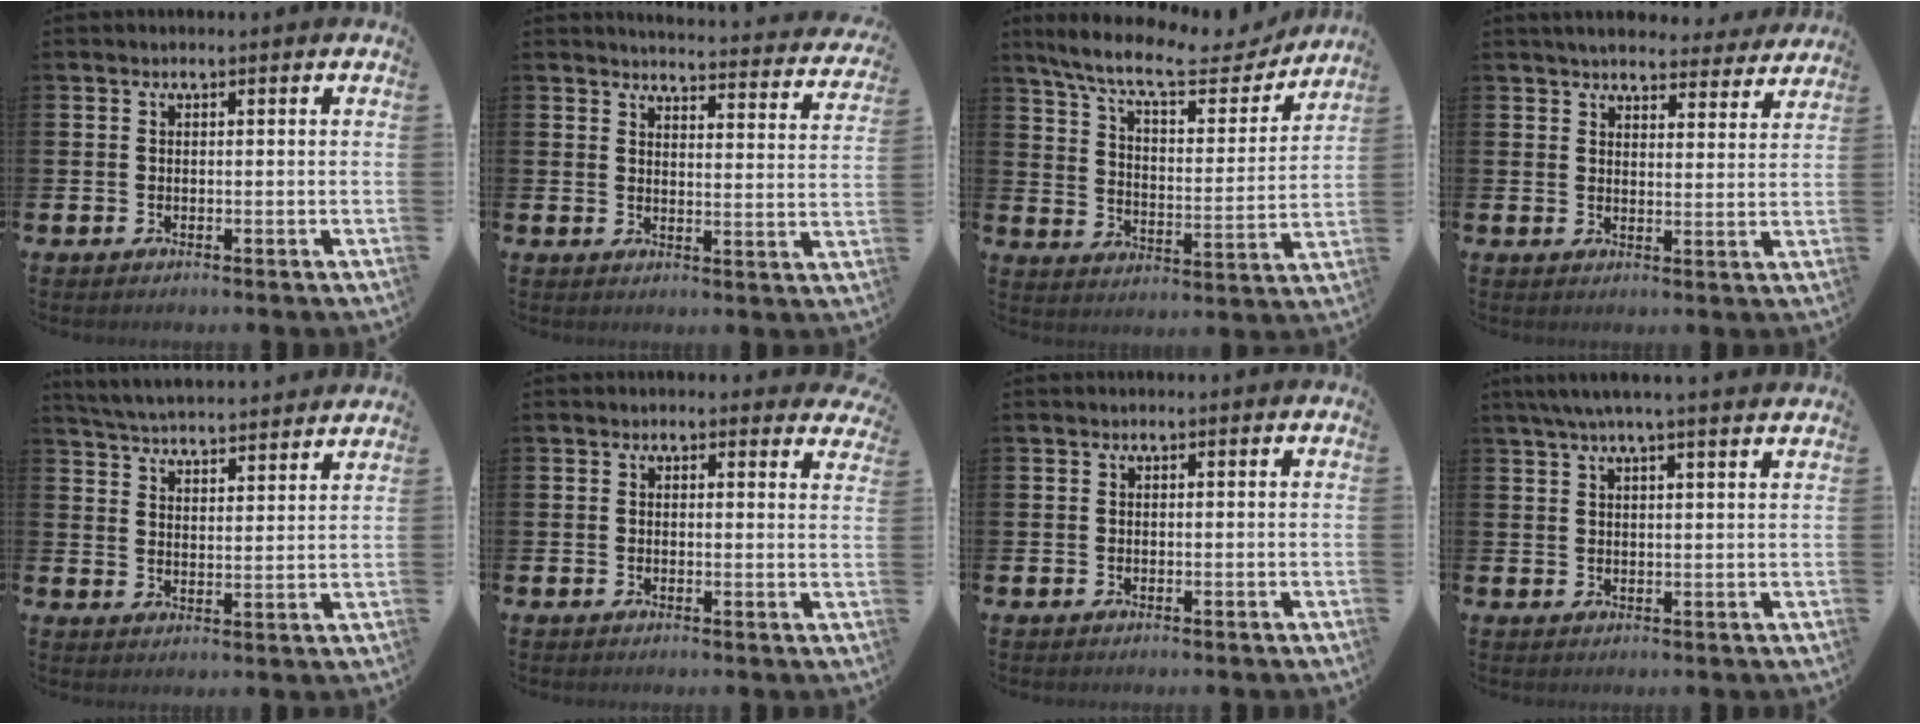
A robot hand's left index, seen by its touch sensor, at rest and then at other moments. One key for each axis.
{"total": 4.0, "fx": 4.0, "fy": 0.2, "fz": 0.5, "tx": -0.012, "ty": -0.040, "tz": 0.064}
{"total": 10.5, "fx": 9.2, "fy": 2.2, "fz": 4.6, "tx": -0.112, "ty": -0.059, "tz": 0.154}
{"total": 5.0, "fx": 4.9, "fy": 0.9, "fz": 0.6, "tx": -0.022, "ty": -0.028, "tz": 0.086}
{"total": 5.4, "fx": 5.4, "fy": 0.2, "fz": 0.4, "tx": -0.031, "ty": -0.042, "tz": 0.095}
{"total": 1.5, "fx": 1.5, "fy": 0.4, "fz": 0.0, "tx": 0.010, "ty": -0.005, "tz": 0.025}
{"total": 0.0}
{"total": 4.6, "fx": 4.0, "fy": -0.2, "fz": 2.3, "tx": -0.059, "ty": -0.004, "tz": 0.073}